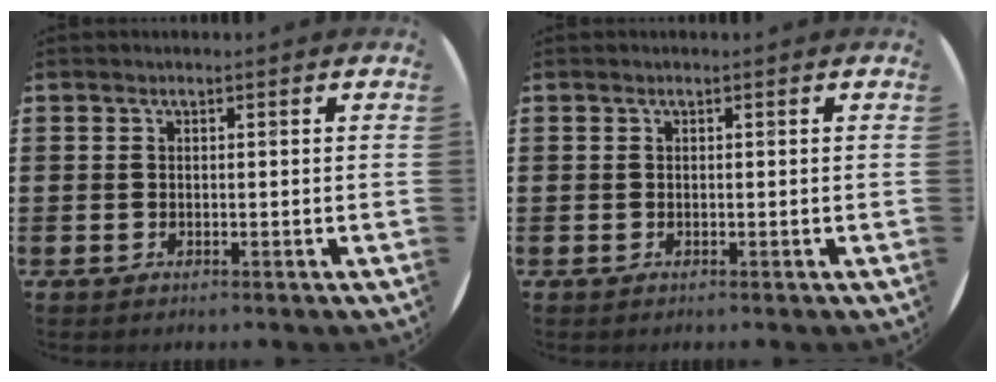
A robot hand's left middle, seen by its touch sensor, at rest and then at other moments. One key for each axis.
{"total": 0.0}